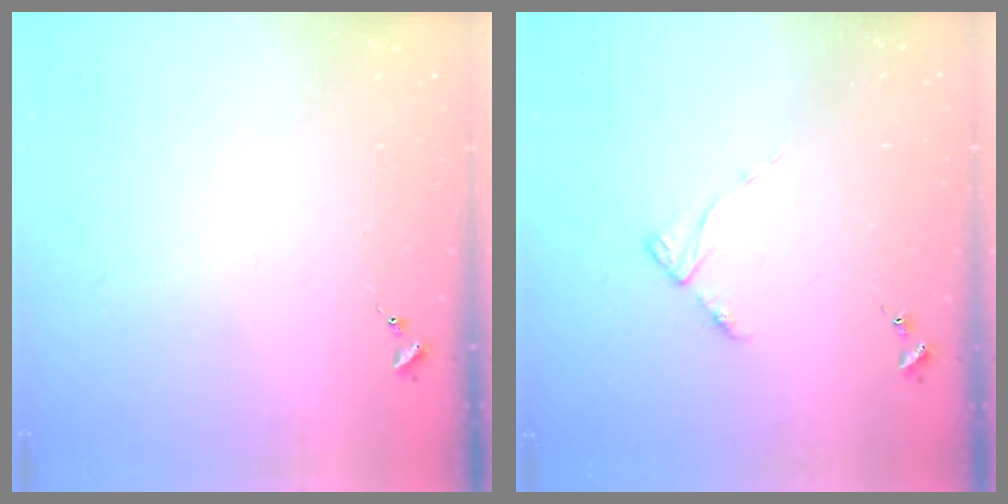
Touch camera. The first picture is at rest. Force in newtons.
{"total": 4.4, "press": 4.3, "slide": 0.7}